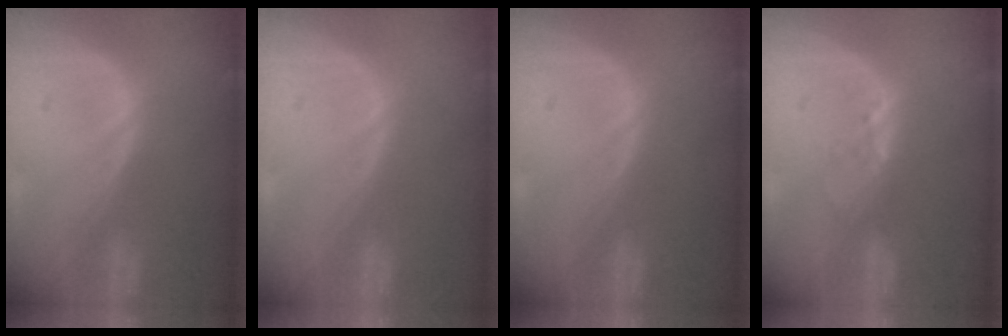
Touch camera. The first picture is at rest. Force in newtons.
{"total": 0.0}
{"total": 0.0}
{"total": 2.0, "press": 1.9, "slide": 0.4}